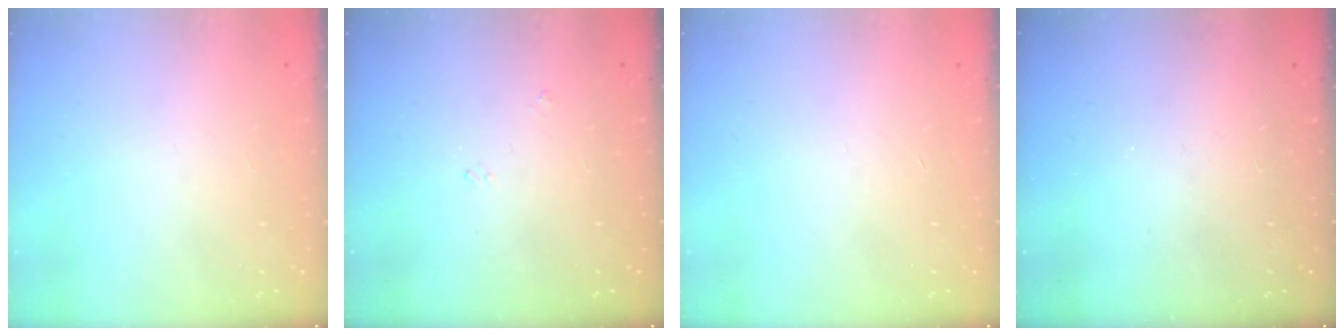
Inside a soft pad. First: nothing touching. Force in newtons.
{"total": 2.7, "press": 2.7, "slide": 0.4}
{"total": 0.0}
{"total": 0.0}